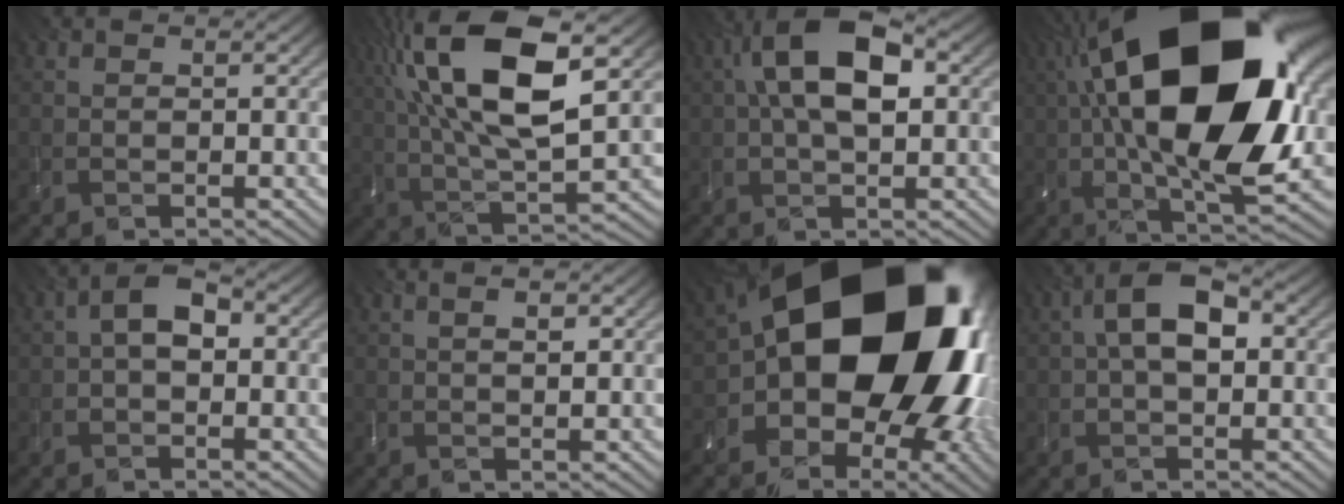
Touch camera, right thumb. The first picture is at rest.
{"total": 16.5, "force": [5.7, 5.7, 14.4], "torque": [-0.304, 0.031, 0.099]}
{"total": 10.1, "force": [1.6, 4.6, 8.8], "torque": [-0.164, 0.022, 0.017]}
{"total": 21.8, "force": [3.6, 10.0, 19.0], "torque": [-0.352, 0.033, 0.049]}
{"total": 3.7, "force": [-0.5, 2.2, 3.0], "torque": [-0.049, 0.009, -0.015]}
{"total": 2.0, "force": [0.7, 0.2, 1.8], "torque": [-0.020, -0.003, 0.011]}
{"total": 21.1, "force": [-0.1, 15.0, 14.9], "torque": [-0.260, -0.057, 0.021]}
{"total": 6.5, "force": [0.5, 3.4, 5.5], "torque": [-0.096, 0.014, 0.001]}